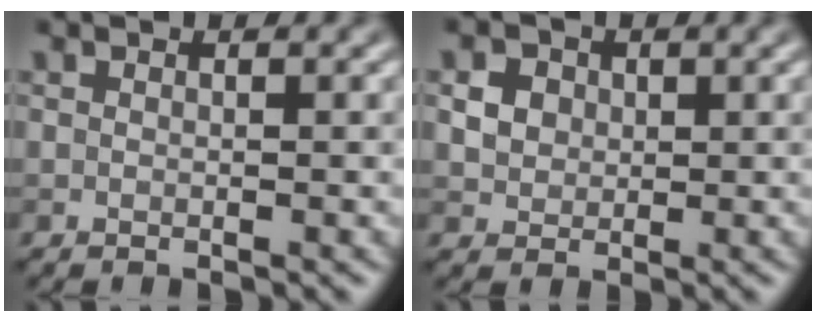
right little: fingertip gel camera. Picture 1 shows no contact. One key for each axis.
{"total": 3.1, "fx": 1.1, "fy": 2.6, "fz": 1.4, "tx": -0.035, "ty": 0.002, "tz": 0.027}